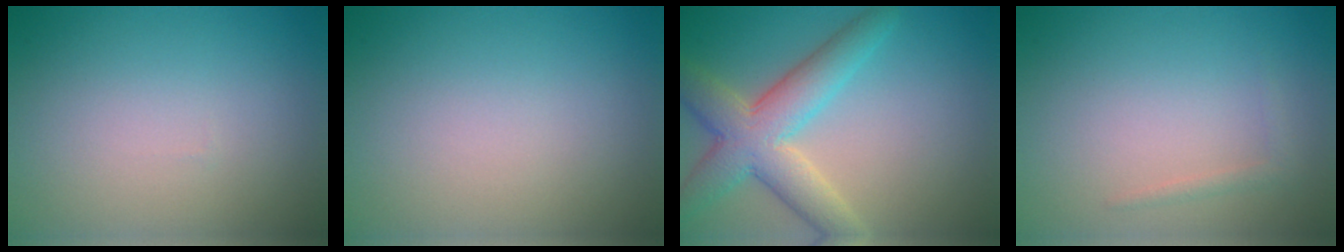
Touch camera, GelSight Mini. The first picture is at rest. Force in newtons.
{"total": 0.0}
{"total": 6.6, "press": 6.5, "slide": 0.3}
{"total": 0.9, "press": 0.9, "slide": 0.1}